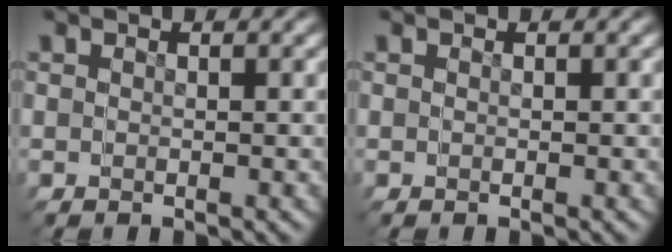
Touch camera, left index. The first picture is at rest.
{"total": 0.0}